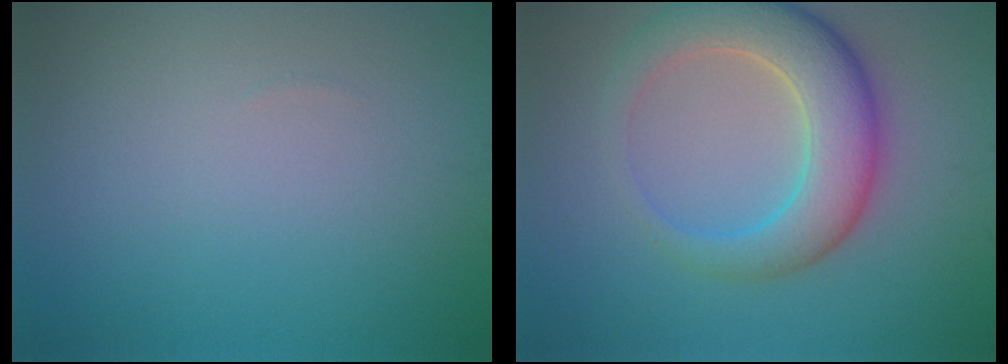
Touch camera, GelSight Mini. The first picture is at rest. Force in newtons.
{"total": 6.4, "press": 6.4, "slide": 0.3}